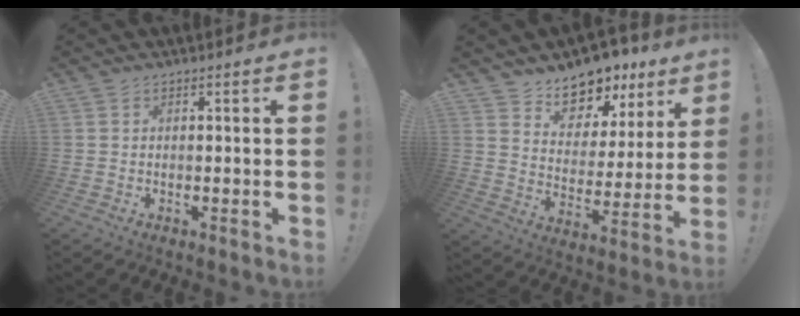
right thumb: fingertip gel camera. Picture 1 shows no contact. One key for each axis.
{"total": 11.8, "fx": 10.1, "fy": 5.5, "fz": 2.7, "tx": -0.040, "ty": -0.088, "tz": 0.182}